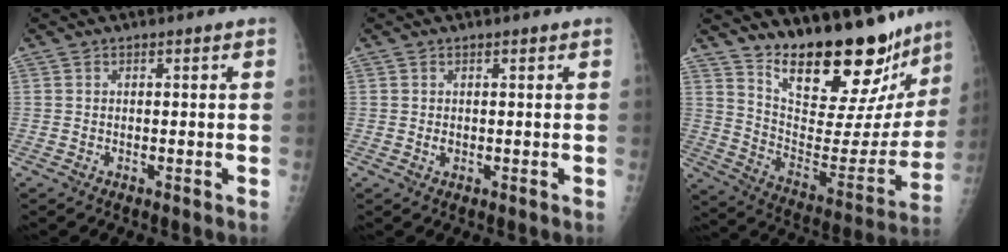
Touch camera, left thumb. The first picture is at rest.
{"total": 1.1, "force": [0.4, 0.7, 0.8], "torque": [-0.010, -0.003, 0.009]}
{"total": 26.0, "force": [21.5, 7.8, 12.5], "torque": [-0.151, -0.143, 0.313]}